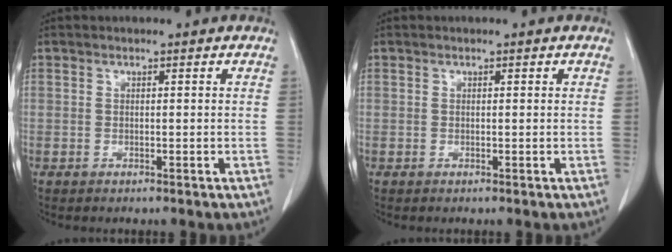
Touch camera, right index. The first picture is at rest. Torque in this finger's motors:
{"motor_torque": [-0.09, 0.05, -0.03, -0.01]}